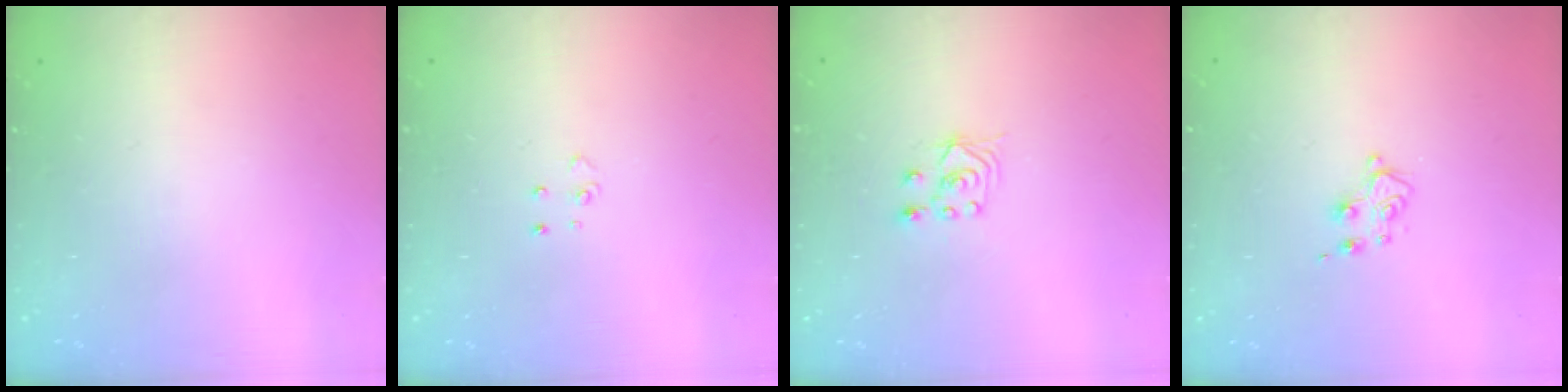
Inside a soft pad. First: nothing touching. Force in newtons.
{"total": 3.3, "press": 3.3, "slide": 0.3}
{"total": 3.0, "press": 2.9, "slide": 1.0}
{"total": 5.4, "press": 5.4, "slide": 0.7}